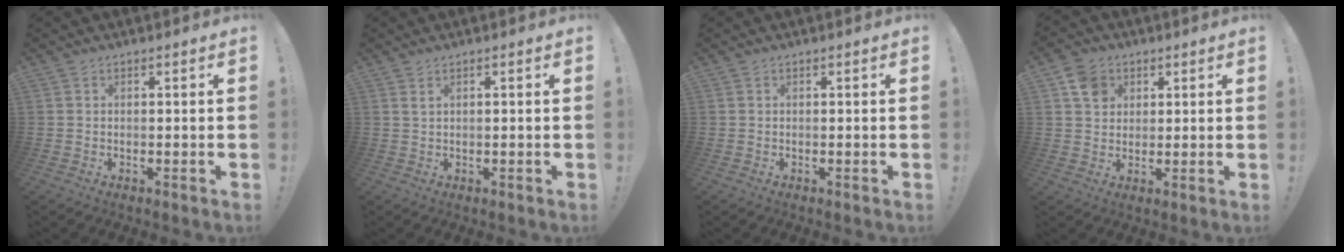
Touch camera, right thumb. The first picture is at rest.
{"total": 1.3, "force": [0.6, 0.0, 1.2], "torque": [-0.023, 0.000, 0.010]}
{"total": 0.0}
{"total": 6.9, "force": [3.2, 5.6, 2.2], "torque": [-0.028, -0.011, 0.063]}